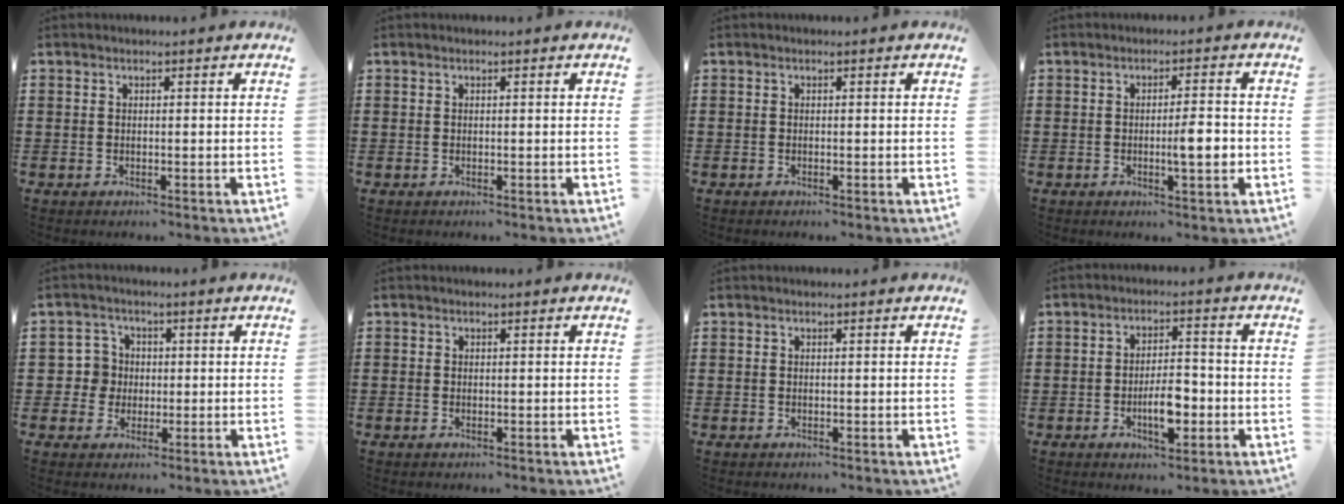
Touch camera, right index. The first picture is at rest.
{"total": 0.0}
{"total": 0.0}
{"total": 4.2, "force": [-0.6, 0.6, 4.1], "torque": [-0.062, -0.004, -0.013]}
{"total": 4.2, "force": [-0.3, 4.2, 0.7], "torque": [-0.032, 0.012, -0.006]}
{"total": 0.0}
{"total": 0.0}
{"total": 6.1, "force": [-2.1, 2.4, 5.2], "torque": [-0.101, 0.005, -0.039]}